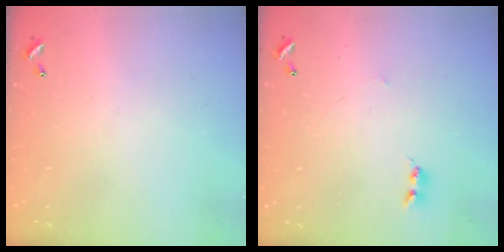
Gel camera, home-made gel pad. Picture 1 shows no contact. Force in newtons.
{"total": 2.2, "press": 2.1, "slide": 0.5}